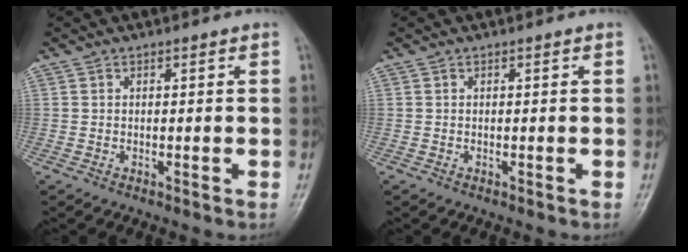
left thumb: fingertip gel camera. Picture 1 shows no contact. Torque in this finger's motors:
{"motor_torque": [-0.01, 0.01, -0.01, 0.01, 0.00]}